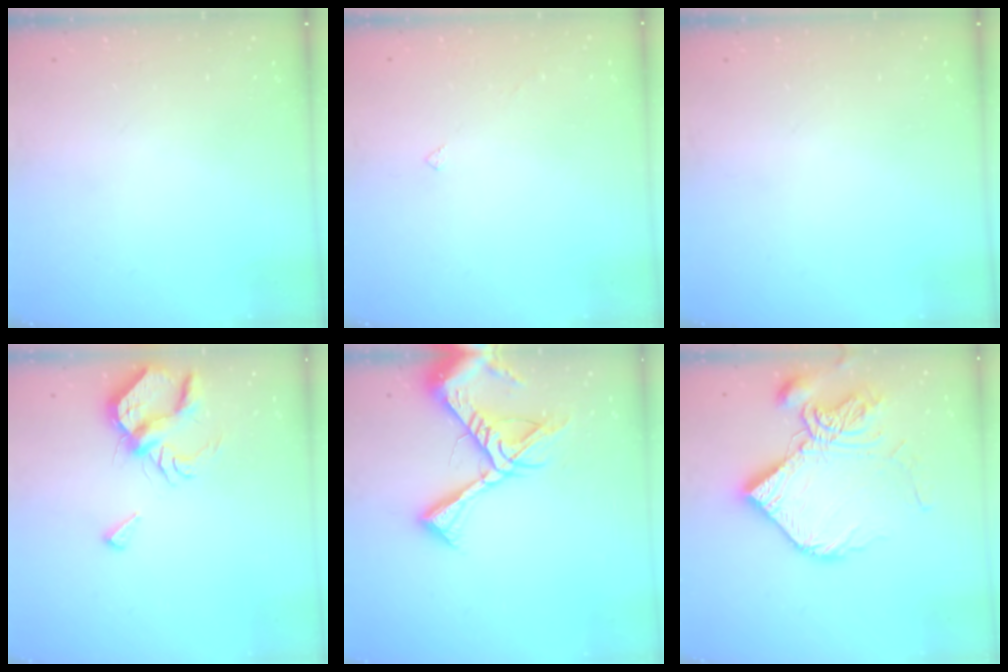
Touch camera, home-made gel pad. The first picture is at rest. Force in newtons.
{"total": 2.3, "press": 2.3, "slide": 0.5}
{"total": 0.0}
{"total": 7.1, "press": 7.1, "slide": 0.8}
{"total": 16.0, "press": 15.9, "slide": 1.6}
{"total": 17.7, "press": 17.6, "slide": 1.9}